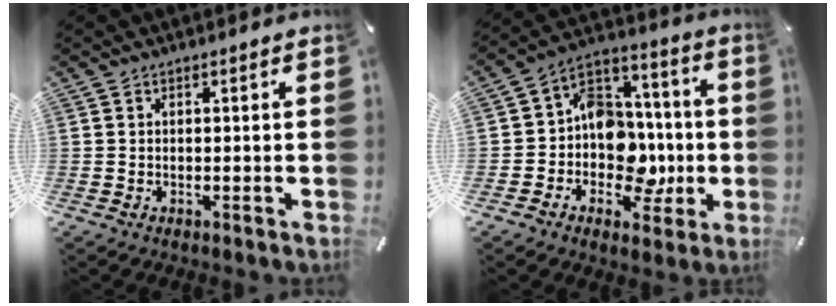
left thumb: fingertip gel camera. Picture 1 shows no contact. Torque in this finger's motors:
{"motor_torque": [1.12, 2.95, 0.54, -0.26, 0.09]}